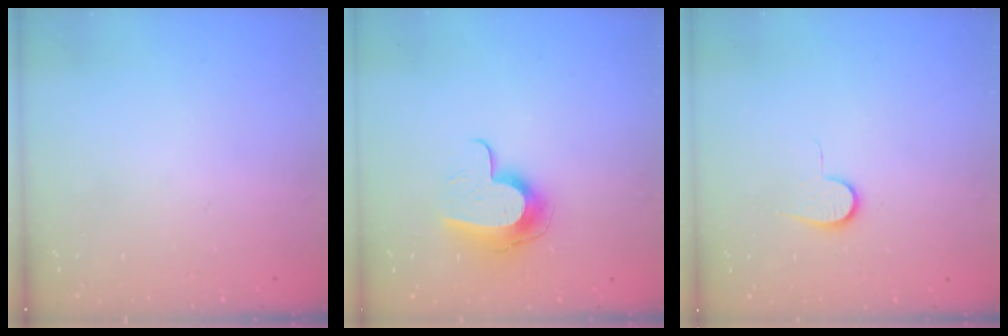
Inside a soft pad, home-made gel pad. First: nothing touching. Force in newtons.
{"total": 10.8, "press": 10.8, "slide": 0.9}
{"total": 6.3, "press": 6.2, "slide": 0.8}